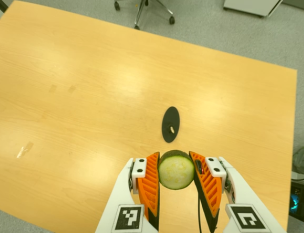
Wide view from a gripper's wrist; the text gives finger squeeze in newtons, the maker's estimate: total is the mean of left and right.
{"total": 11.1, "left": 10.1, "right": 12.2}